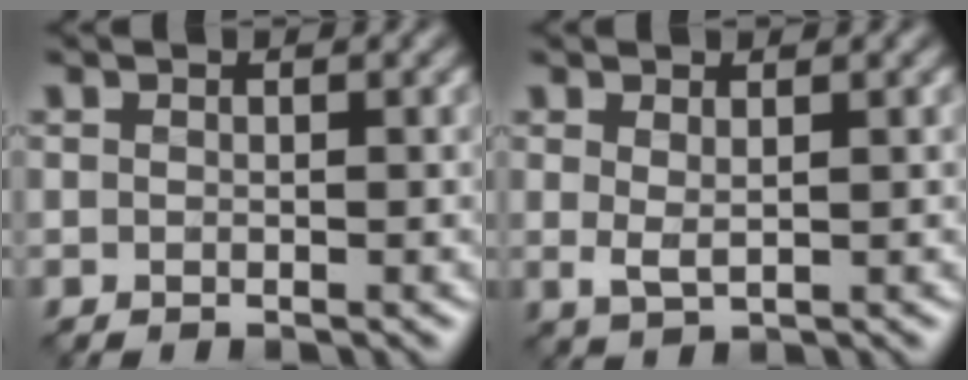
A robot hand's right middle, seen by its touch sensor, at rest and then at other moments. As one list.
[{"total": 1.4, "force": [0.6, 0.5, 1.2], "torque": [-0.027, 0.002, 0.012]}]